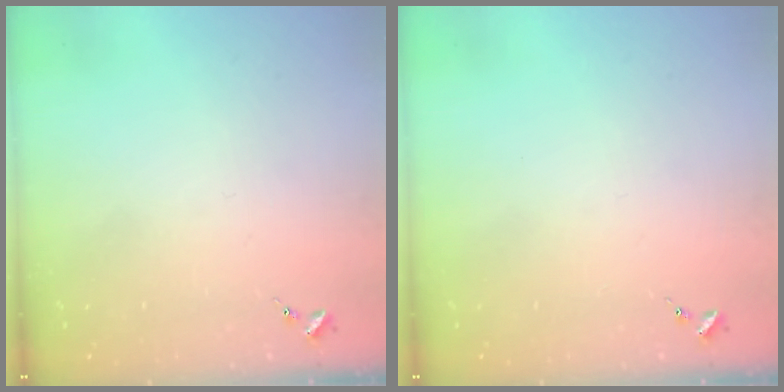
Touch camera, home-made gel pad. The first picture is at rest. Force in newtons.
{"total": 0.0}